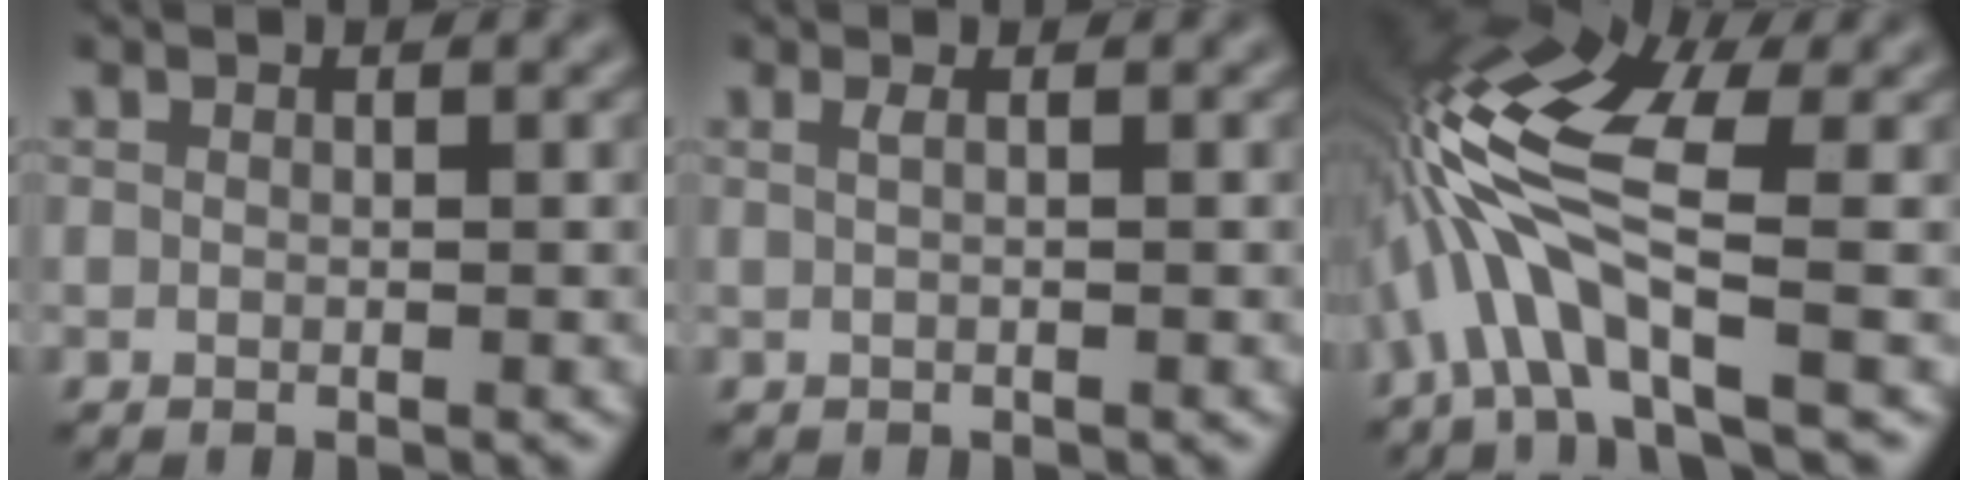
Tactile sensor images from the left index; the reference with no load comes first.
{"total": 1.1, "force": [0.1, 0.5, 1.0], "torque": [-0.016, 0.000, -0.005]}
{"total": 9.3, "force": [-1.9, 3.4, 8.5], "torque": [-0.181, 0.022, -0.053]}